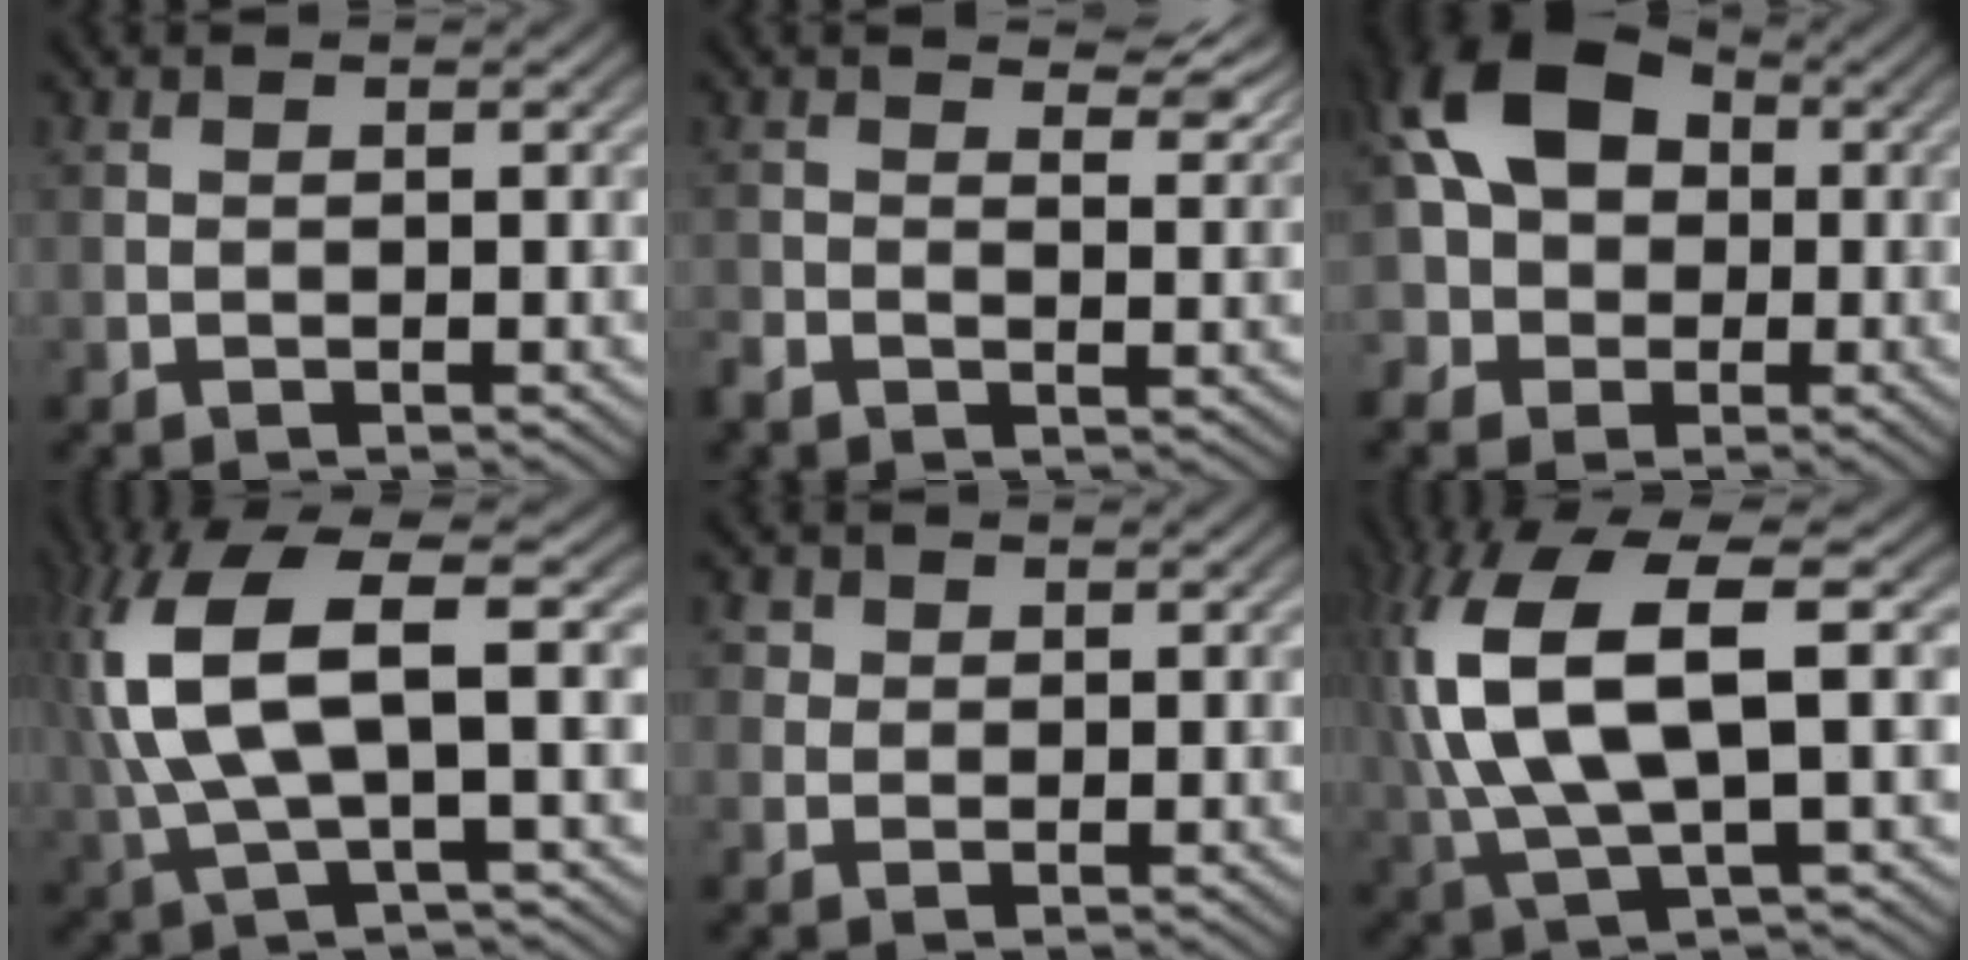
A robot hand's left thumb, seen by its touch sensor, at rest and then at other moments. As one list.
[{"total": 4.3, "force": [1.7, 2.5, 3.1], "torque": [-0.059, -0.005, 0.023]}, {"total": 11.2, "force": [0.8, 8.8, 7.0], "torque": [-0.140, 0.013, -0.005]}, {"total": 11.6, "force": [1.8, 3.8, 10.8], "torque": [-0.255, 0.013, 0.036]}, {"total": 2.5, "force": [1.2, 2.0, 0.8], "torque": [-0.024, -0.001, 0.015]}, {"total": 13.6, "force": [2.4, 5.0, 12.4], "torque": [-0.299, 0.014, 0.050]}]